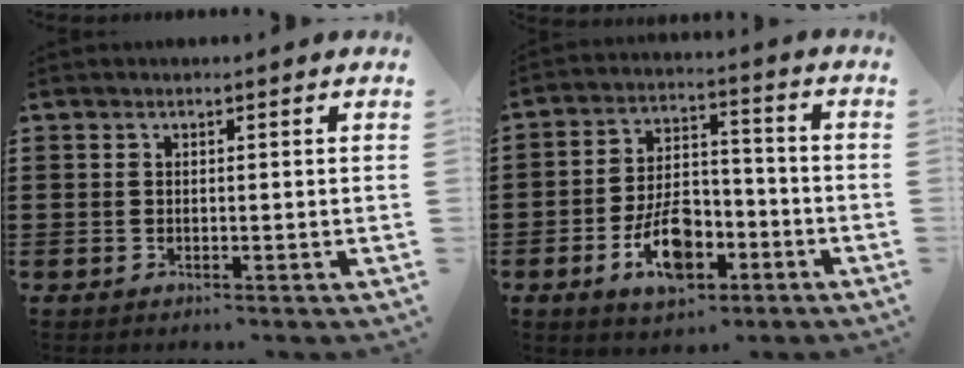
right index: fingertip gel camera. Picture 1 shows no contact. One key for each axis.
{"total": 9.5, "fx": -4.2, "fy": 5.0, "fz": 6.9, "tx": -0.122, "ty": 0.000, "tz": -0.076}